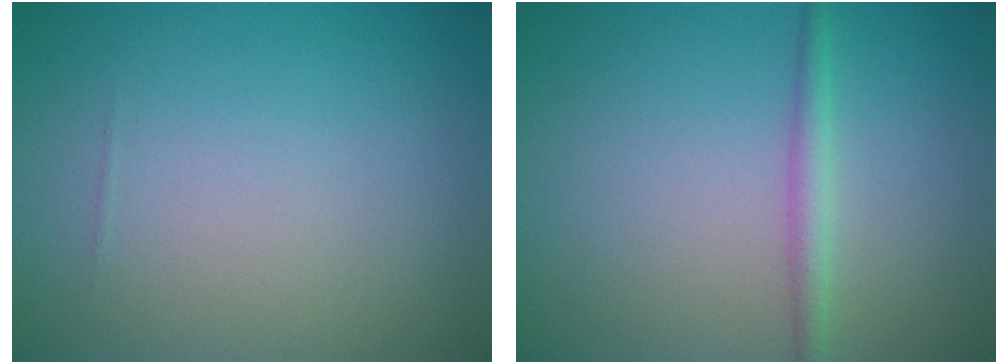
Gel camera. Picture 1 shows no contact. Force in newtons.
{"total": 1.7, "press": 1.7, "slide": 0.1}